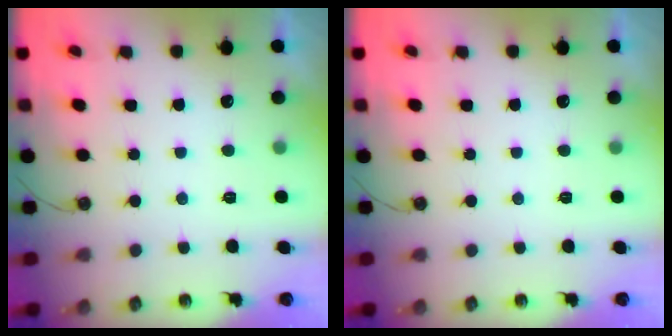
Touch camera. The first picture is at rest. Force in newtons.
{"total": 0.0}